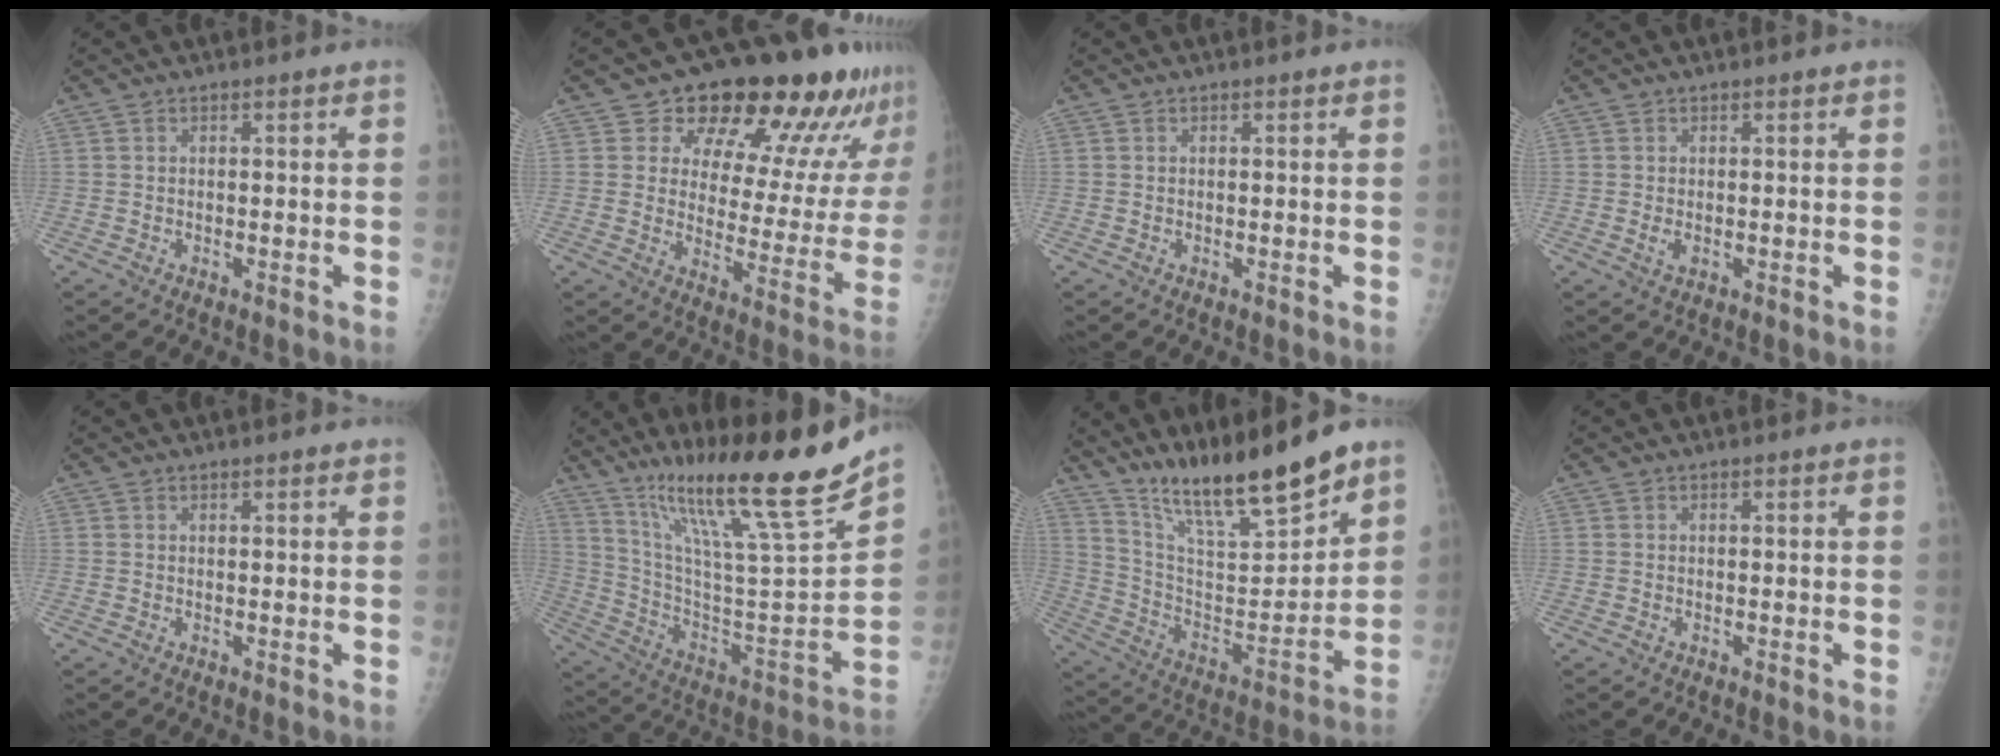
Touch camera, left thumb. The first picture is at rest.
{"total": 21.2, "force": [15.3, 8.9, 11.6], "torque": [-0.105, -0.076, 0.198]}
{"total": 0.0}
{"total": 1.5, "force": [-0.1, 1.0, 1.1], "torque": [-0.020, -0.003, -0.001]}
{"total": 0.7, "force": [0.6, 0.2, 0.4], "torque": [-0.004, -0.001, 0.008]}
{"total": 26.3, "force": [19.2, 1.9, 17.8], "torque": [-0.268, -0.080, 0.332]}
{"total": 19.2, "force": [15.5, 2.9, 10.9], "torque": [-0.154, -0.093, 0.282]}
{"total": 0.0}